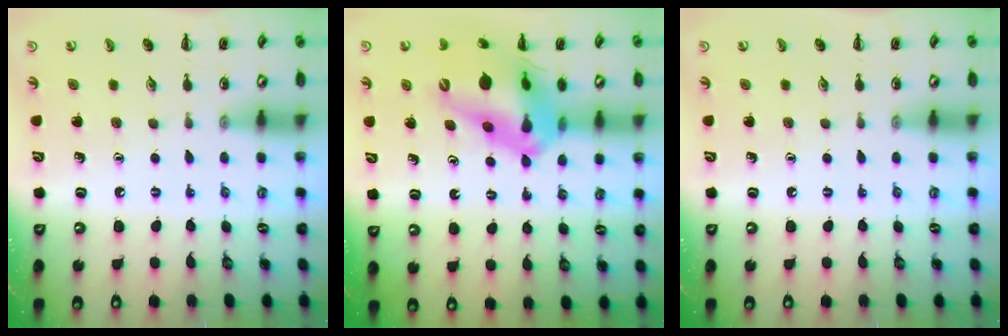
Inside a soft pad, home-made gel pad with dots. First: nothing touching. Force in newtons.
{"total": 20.0, "press": 19.5, "slide": 4.4}
{"total": 0.0}